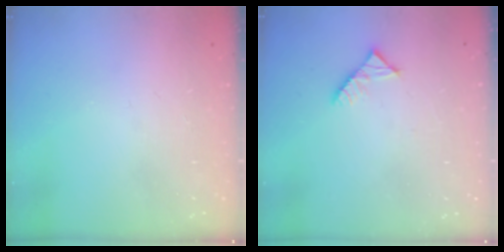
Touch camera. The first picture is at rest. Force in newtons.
{"total": 3.3, "press": 3.2, "slide": 0.4}